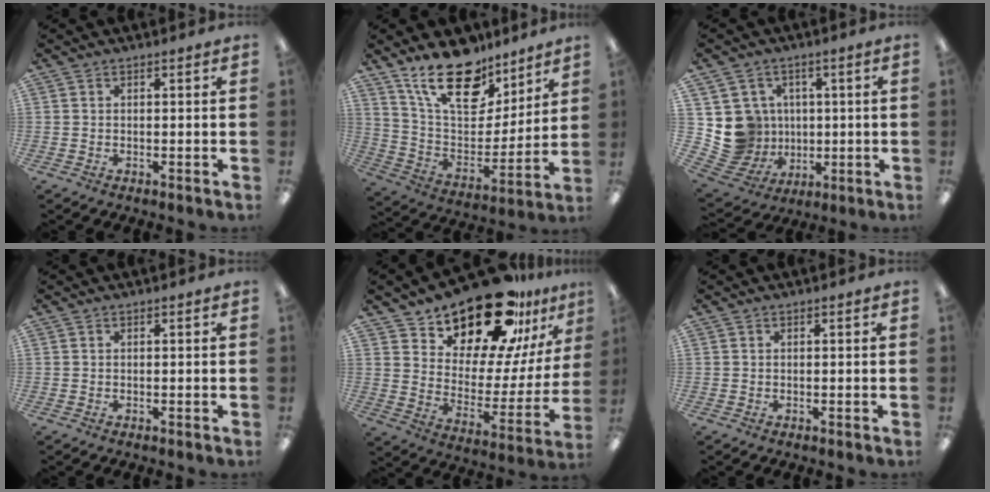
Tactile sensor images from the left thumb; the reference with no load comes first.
{"total": 20.1, "force": [14.4, 9.5, 10.4], "torque": [-0.189, -0.081, 0.259]}
{"total": 10.6, "force": [1.0, 10.4, 1.7], "torque": [-0.063, -0.010, 0.034]}
{"total": 0.0}
{"total": 22.8, "force": [19.4, 8.0, 9.0], "torque": [-0.144, -0.146, 0.334]}
{"total": 0.0}